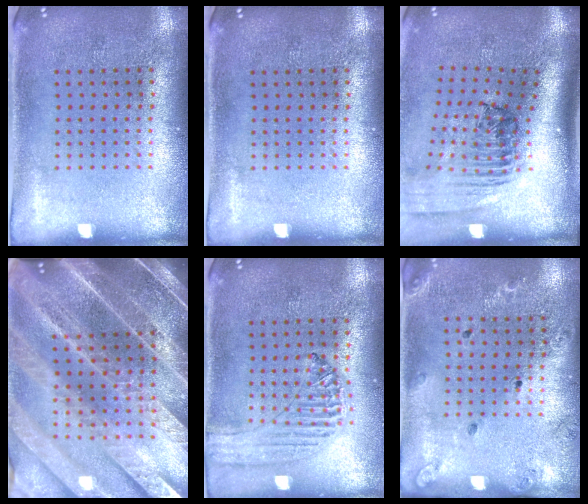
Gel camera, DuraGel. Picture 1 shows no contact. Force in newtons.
{"total": 0.0}
{"total": 2.4, "press": 1.6, "slide": 1.7}
{"total": 5.5, "press": 4.6, "slide": 2.9}
{"total": 0.8, "press": 0.8, "slide": 0.1}
{"total": 1.3, "press": 1.3, "slide": 0.3}